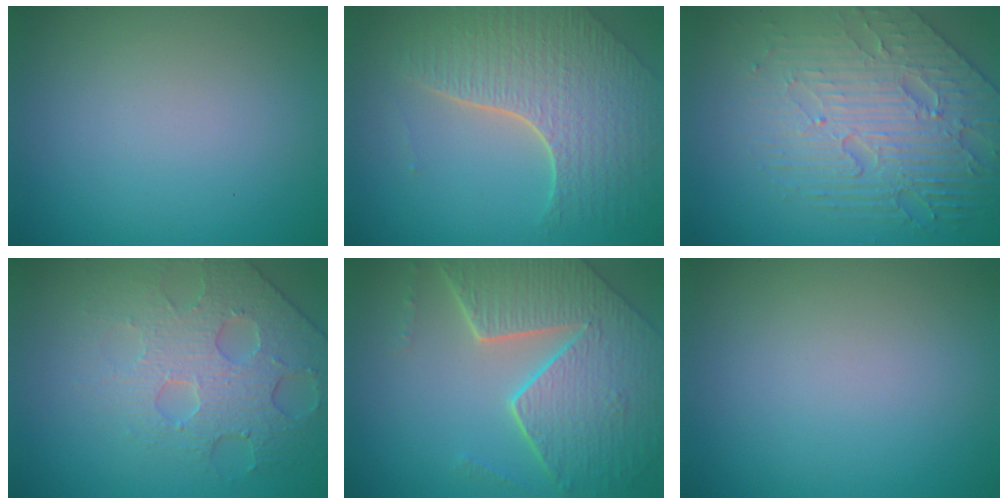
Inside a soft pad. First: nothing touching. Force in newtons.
{"total": 6.9, "press": 4.9, "slide": 4.9}
{"total": 6.9, "press": 5.3, "slide": 4.4}
{"total": 4.7, "press": 4.4, "slide": 1.6}
{"total": 8.1, "press": 5.7, "slide": 5.7}
{"total": 0.0}